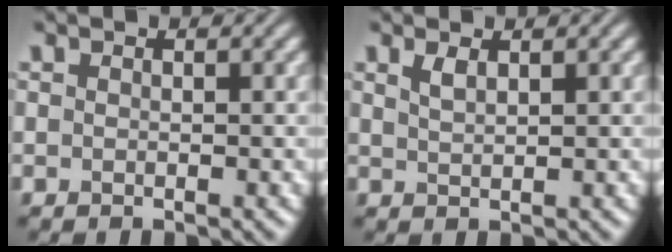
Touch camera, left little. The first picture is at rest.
{"total": 1.2, "force": [0.9, 0.4, 0.7], "torque": [-0.018, 0.001, 0.019]}